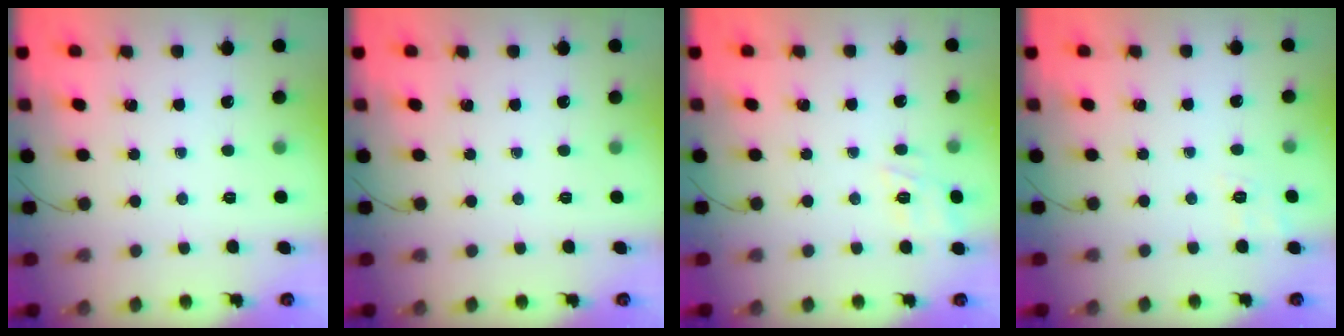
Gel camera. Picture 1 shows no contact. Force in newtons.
{"total": 0.0}
{"total": 11.4, "press": 11.4, "slide": 1.2}
{"total": 2.9, "press": 2.1, "slide": 2.0}